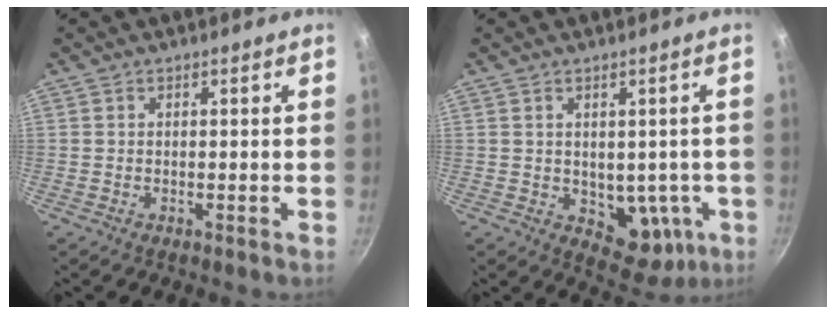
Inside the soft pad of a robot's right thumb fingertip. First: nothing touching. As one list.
[{"total": 9.5, "force": [-1.3, 6.5, 6.9], "torque": [-0.045, -0.007, -0.003]}]